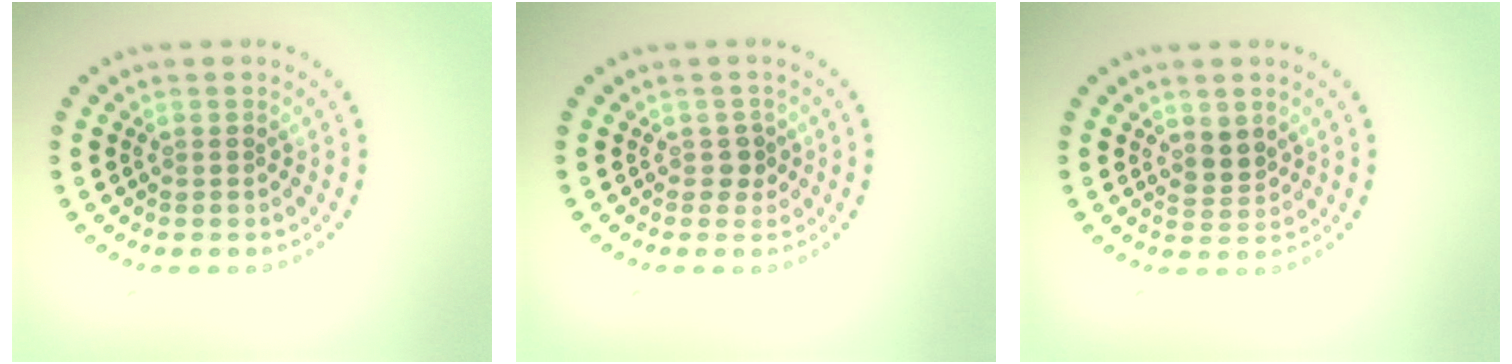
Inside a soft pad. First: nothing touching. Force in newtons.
{"total": 1.0, "press": 0.8, "slide": 0.6}
{"total": 1.9, "press": 1.6, "slide": 1.1}